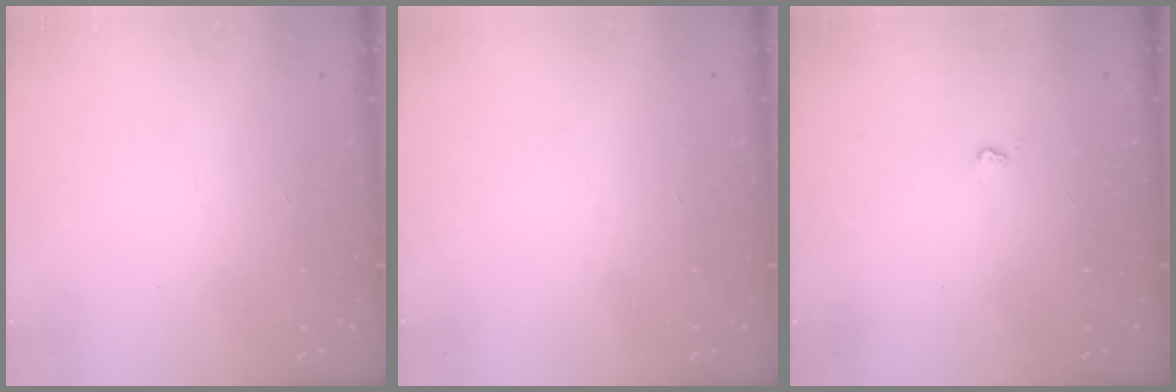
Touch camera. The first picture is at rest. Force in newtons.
{"total": 0.0}
{"total": 2.6, "press": 2.6, "slide": 0.4}